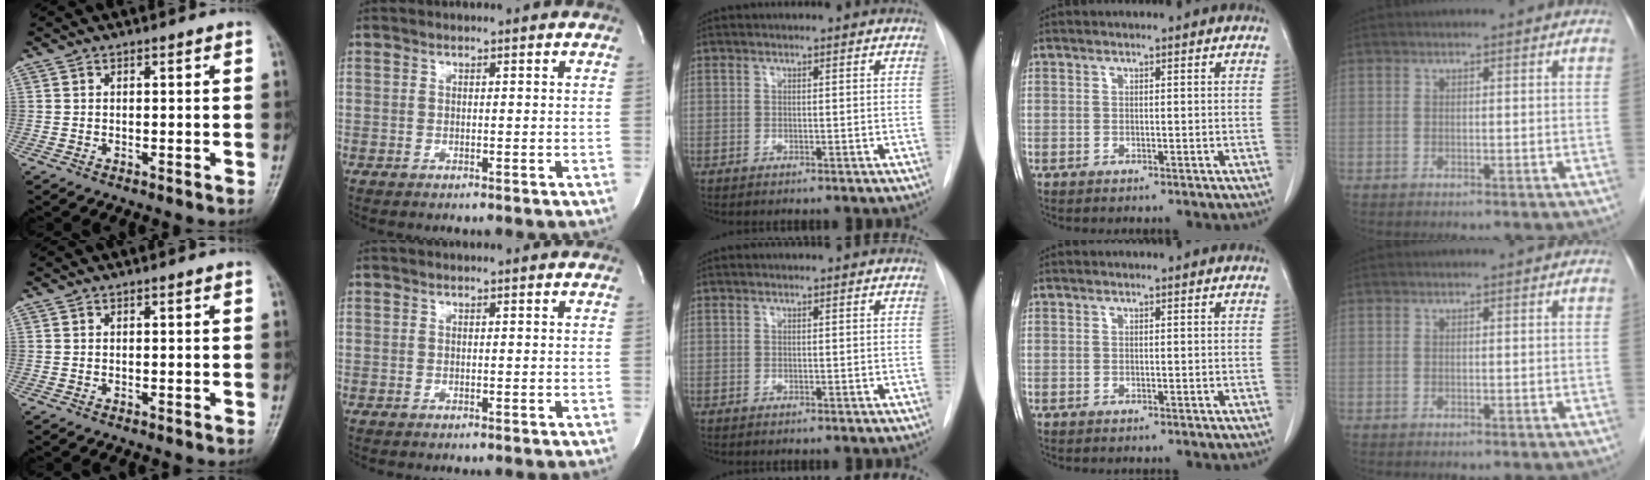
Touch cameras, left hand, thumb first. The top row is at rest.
{}